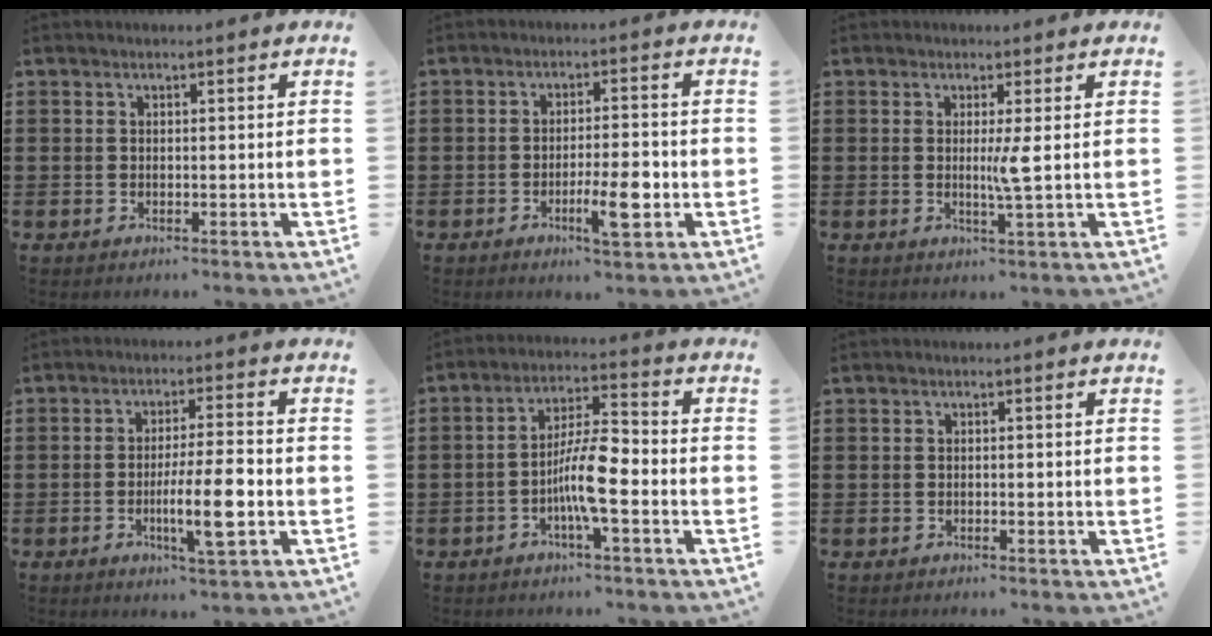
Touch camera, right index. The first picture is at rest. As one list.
[{"total": 6.7, "force": [-2.3, 1.4, 6.1], "torque": [-0.110, -0.008, -0.039]}, {"total": 2.9, "force": [0.3, -0.7, 2.8], "torque": [-0.053, -0.009, 0.001]}, {"total": 8.5, "force": [-2.1, 1.0, 8.1], "torque": [-0.146, -0.011, -0.039]}, {"total": 7.6, "force": [-2.3, 1.5, 7.1], "torque": [-0.143, -0.003, -0.047]}, {"total": 0.0}]